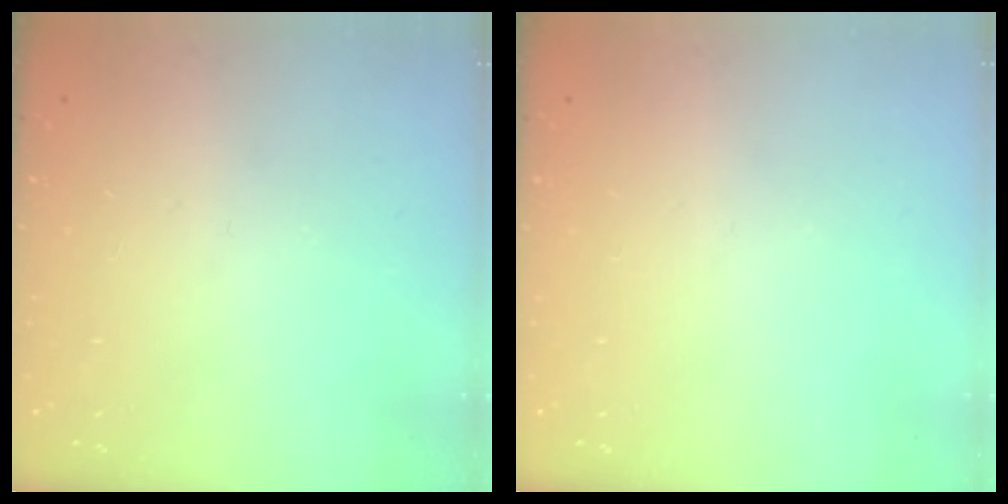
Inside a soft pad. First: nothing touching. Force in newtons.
{"total": 0.0}